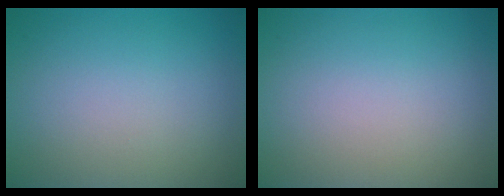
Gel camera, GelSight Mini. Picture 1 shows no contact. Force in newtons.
{"total": 0.0}